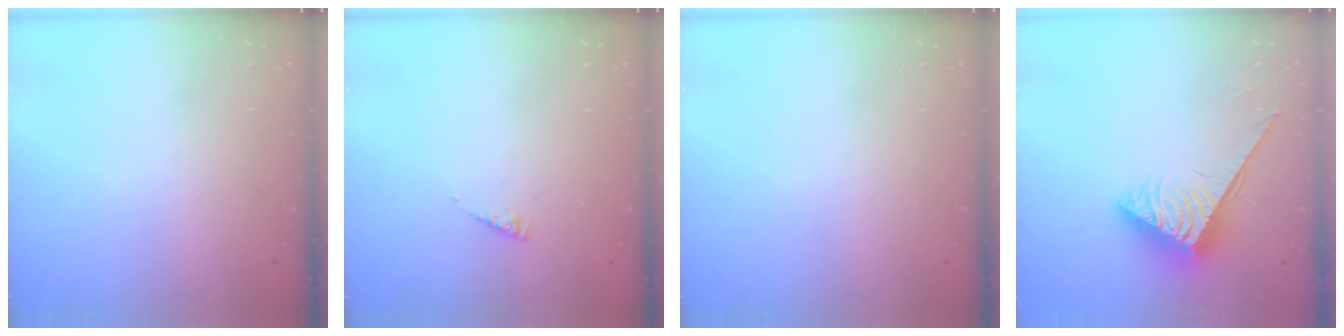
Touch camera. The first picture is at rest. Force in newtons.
{"total": 1.4, "press": 1.4, "slide": 0.2}
{"total": 0.0}
{"total": 3.9, "press": 3.9, "slide": 0.5}